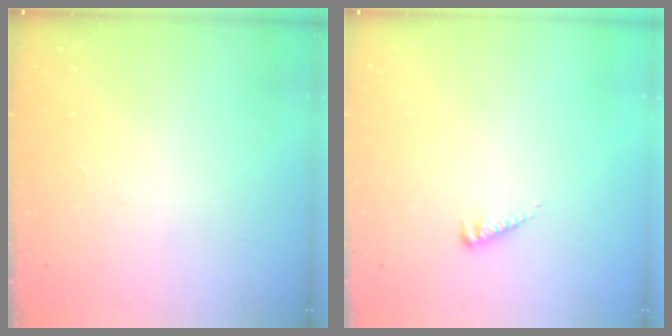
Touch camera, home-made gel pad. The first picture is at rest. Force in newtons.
{"total": 3.3, "press": 3.2, "slide": 0.3}